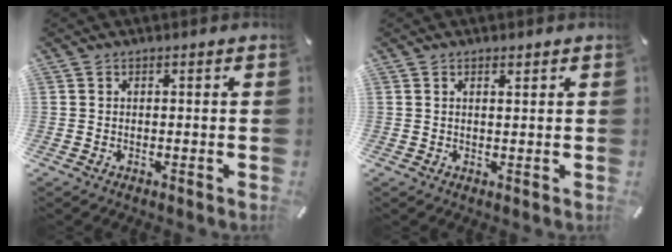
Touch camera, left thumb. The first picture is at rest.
{"total": 1.2, "force": [1.0, 0.5, 0.6], "torque": [-0.011, 0.001, 0.018]}